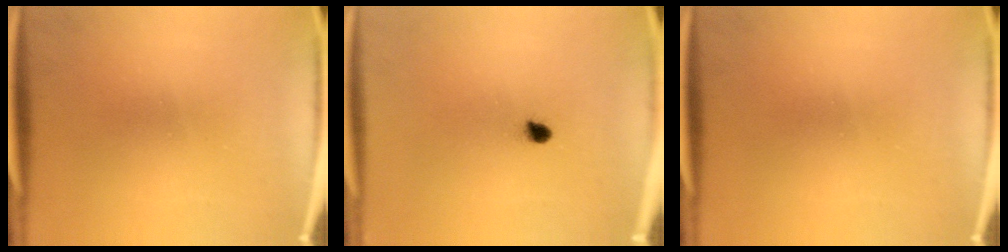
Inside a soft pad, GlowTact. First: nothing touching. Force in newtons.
{"total": 1.8}
{"total": 0.0}